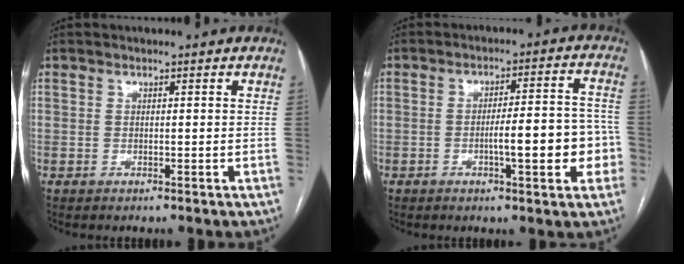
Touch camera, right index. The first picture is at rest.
{"total": 10.2, "force": [-2.6, 2.1, 9.6], "torque": [-0.130, 0.024, -0.031]}